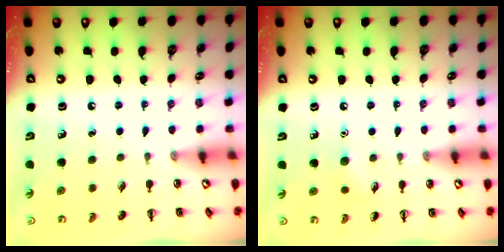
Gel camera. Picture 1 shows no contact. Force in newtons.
{"total": 4.9, "press": 4.7, "slide": 1.5}